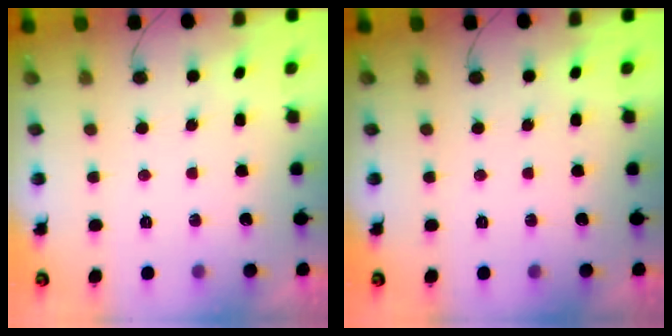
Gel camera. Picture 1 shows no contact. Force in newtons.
{"total": 0.0}